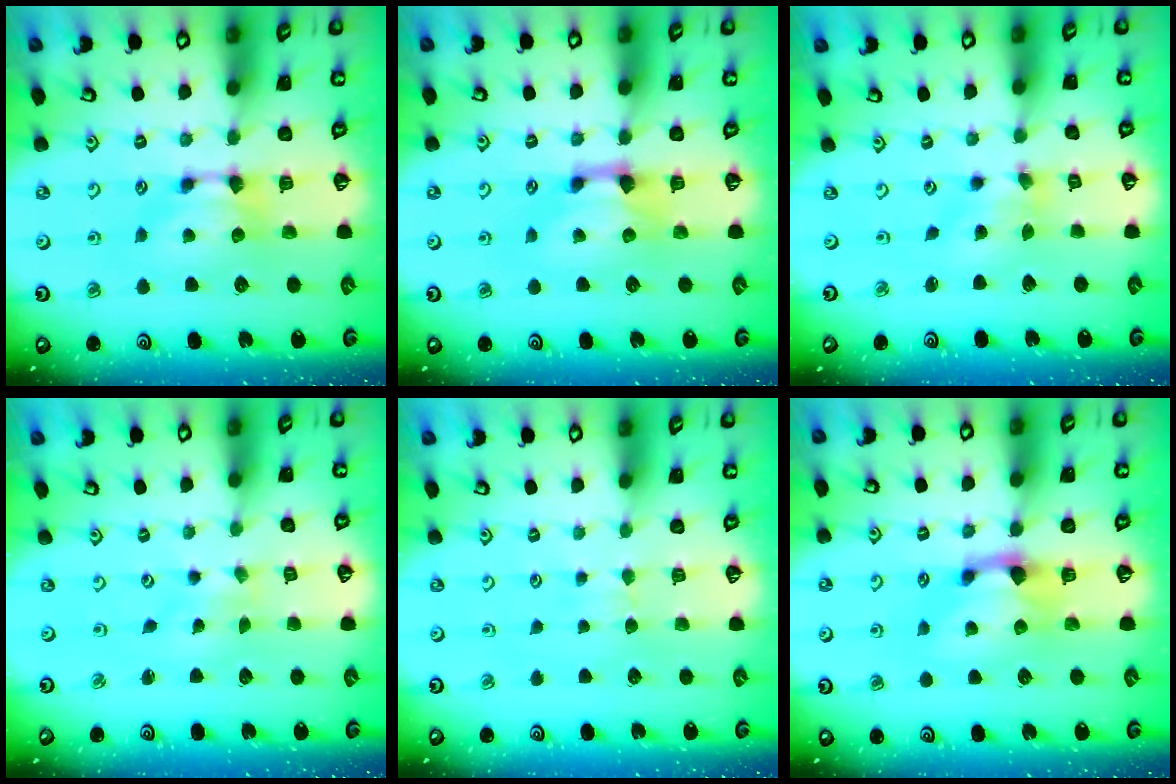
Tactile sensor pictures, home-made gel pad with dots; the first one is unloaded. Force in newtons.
{"total": 1.6, "press": 1.1, "slide": 1.1}
{"total": 1.5, "press": 0.7, "slide": 1.3}
{"total": 5.1, "press": 5.1, "slide": 0.7}
{"total": 2.7, "press": 2.7, "slide": 0.4}
{"total": 1.5, "press": 0.7, "slide": 1.3}